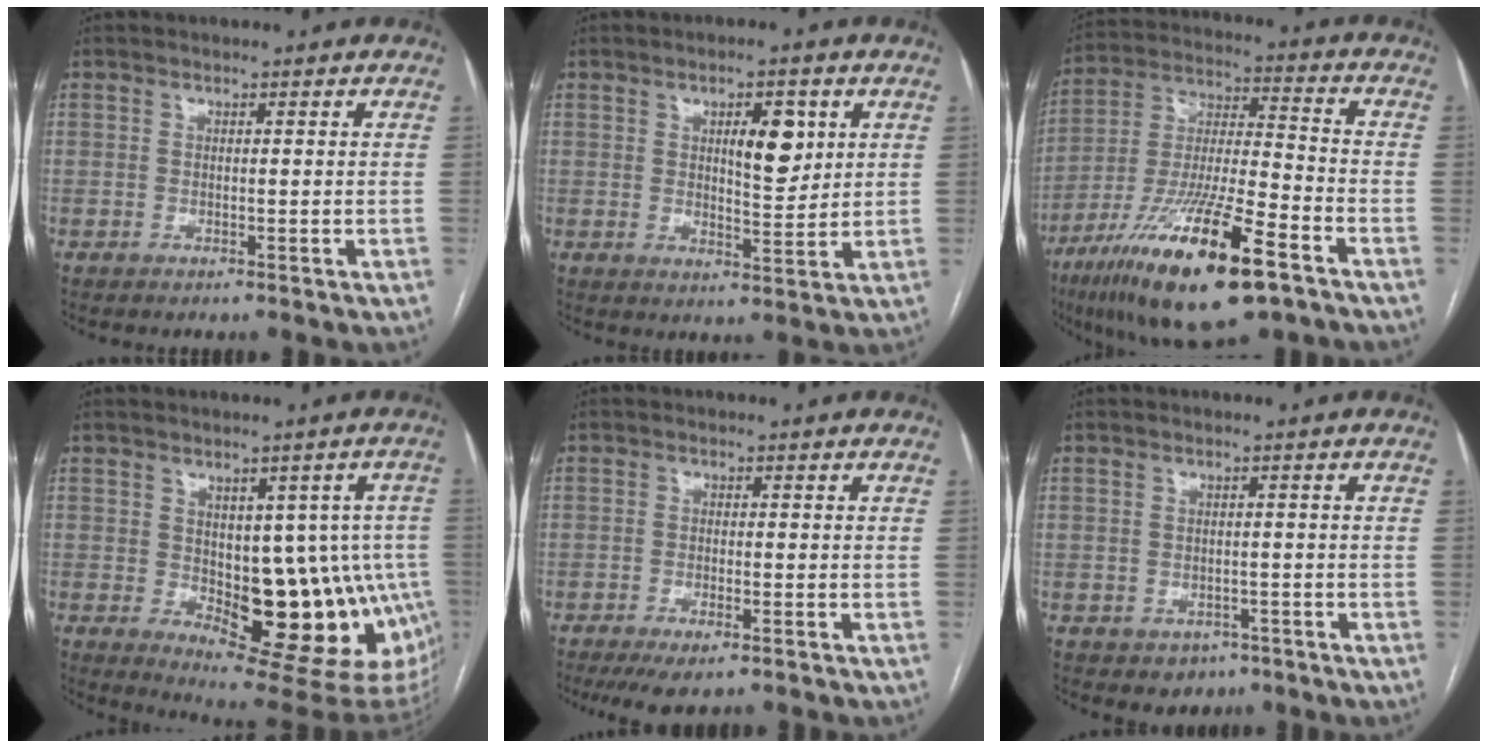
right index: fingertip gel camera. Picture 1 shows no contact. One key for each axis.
{"total": 6.5, "fx": 2.3, "fy": 2.3, "fz": 5.6, "tx": -0.086, "ty": -0.002, "tz": 0.039}
{"total": 21.0, "fx": -11.9, "fy": 3.1, "fz": 17.1, "tx": -0.326, "ty": -0.039, "tz": -0.207}
{"total": 17.9, "fx": -2.9, "fy": 8.1, "fz": 15.7, "tx": -0.132, "ty": 0.016, "tz": -0.011}
{"total": 4.9, "fx": -3.2, "fy": 1.2, "fz": 3.4, "tx": -0.060, "ty": -0.011, "tz": -0.048}
{"total": 3.0, "fx": -1.5, "fy": 2.4, "fz": 0.9, "tx": -0.006, "ty": 0.006, "tz": -0.010}